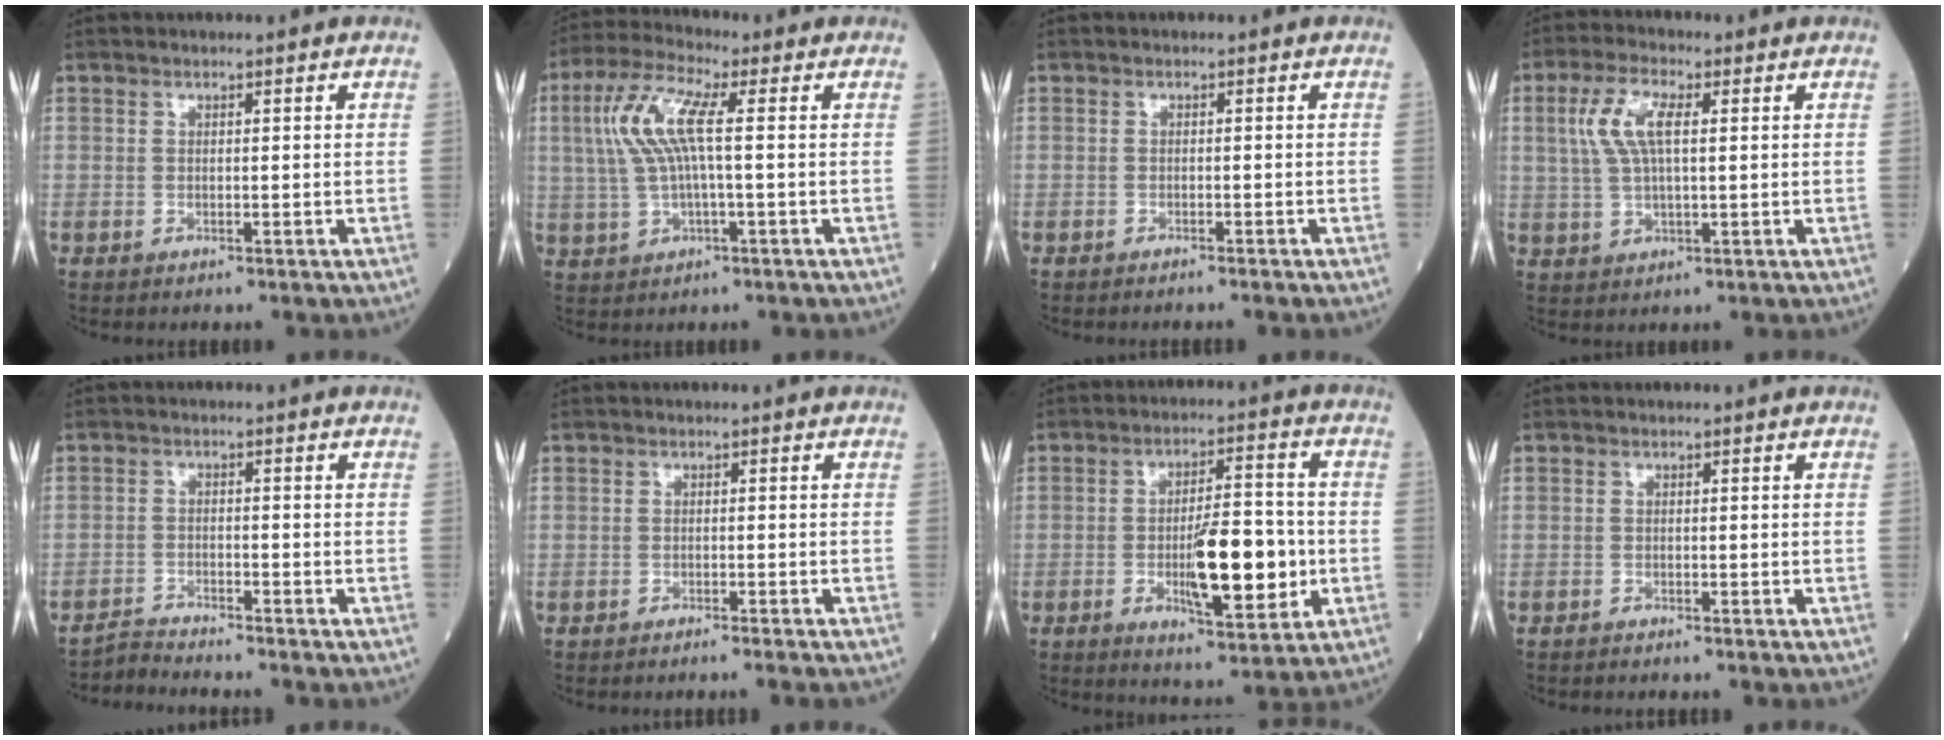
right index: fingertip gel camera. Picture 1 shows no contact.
{"total": 8.6, "force": [1.4, 1.4, 8.3], "torque": [-0.191, 0.022, 0.029]}
{"total": 2.1, "force": [-1.9, -0.2, 0.9], "torque": [-0.014, 0.001, -0.021]}
{"total": 6.8, "force": [1.9, 2.0, 6.2], "torque": [-0.144, 0.013, 0.042]}
{"total": 3.3, "force": [-3.1, -1.1, -0.4], "torque": [0.003, -0.019, -0.056]}
{"total": 4.0, "force": [-3.6, -0.5, 1.5], "torque": [-0.016, -0.002, -0.045]}
{"total": 11.7, "force": [-2.3, 2.9, 11.0], "torque": [-0.181, -0.001, -0.030]}
{"total": 1.9, "force": [-1.8, -0.1, 0.7], "torque": [-0.013, -0.001, -0.020]}